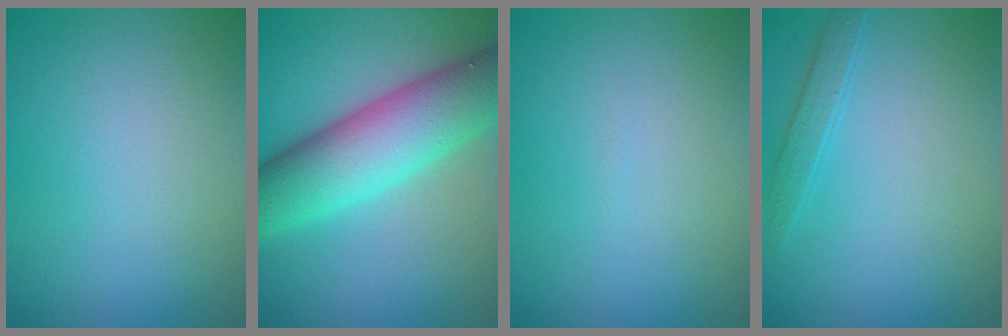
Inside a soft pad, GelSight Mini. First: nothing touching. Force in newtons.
{"total": 9.1, "press": 9.1, "slide": 0.4}
{"total": 0.0}
{"total": 1.6, "press": 1.6, "slide": 0.1}